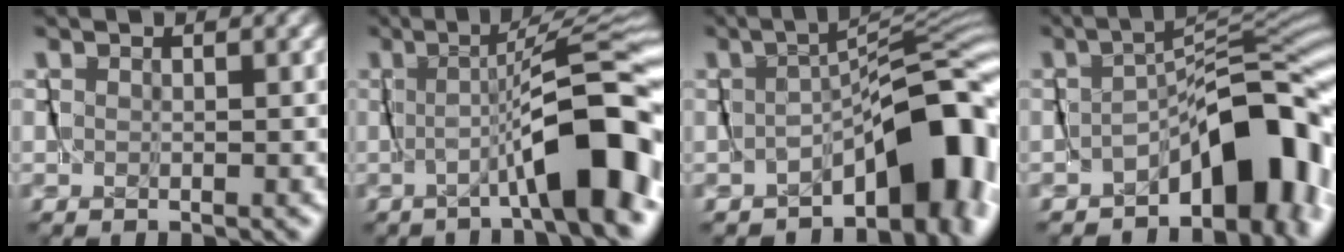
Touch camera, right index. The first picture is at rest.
{"total": 6.4, "force": [-3.0, -1.1, 5.5], "torque": [-0.039, 0.029, -0.049]}
{"total": 7.2, "force": [-3.9, 2.6, 5.5], "torque": [-0.065, -0.002, -0.059]}
{"total": 7.3, "force": [-4.2, 2.7, 5.2], "torque": [-0.058, 0.012, -0.075]}